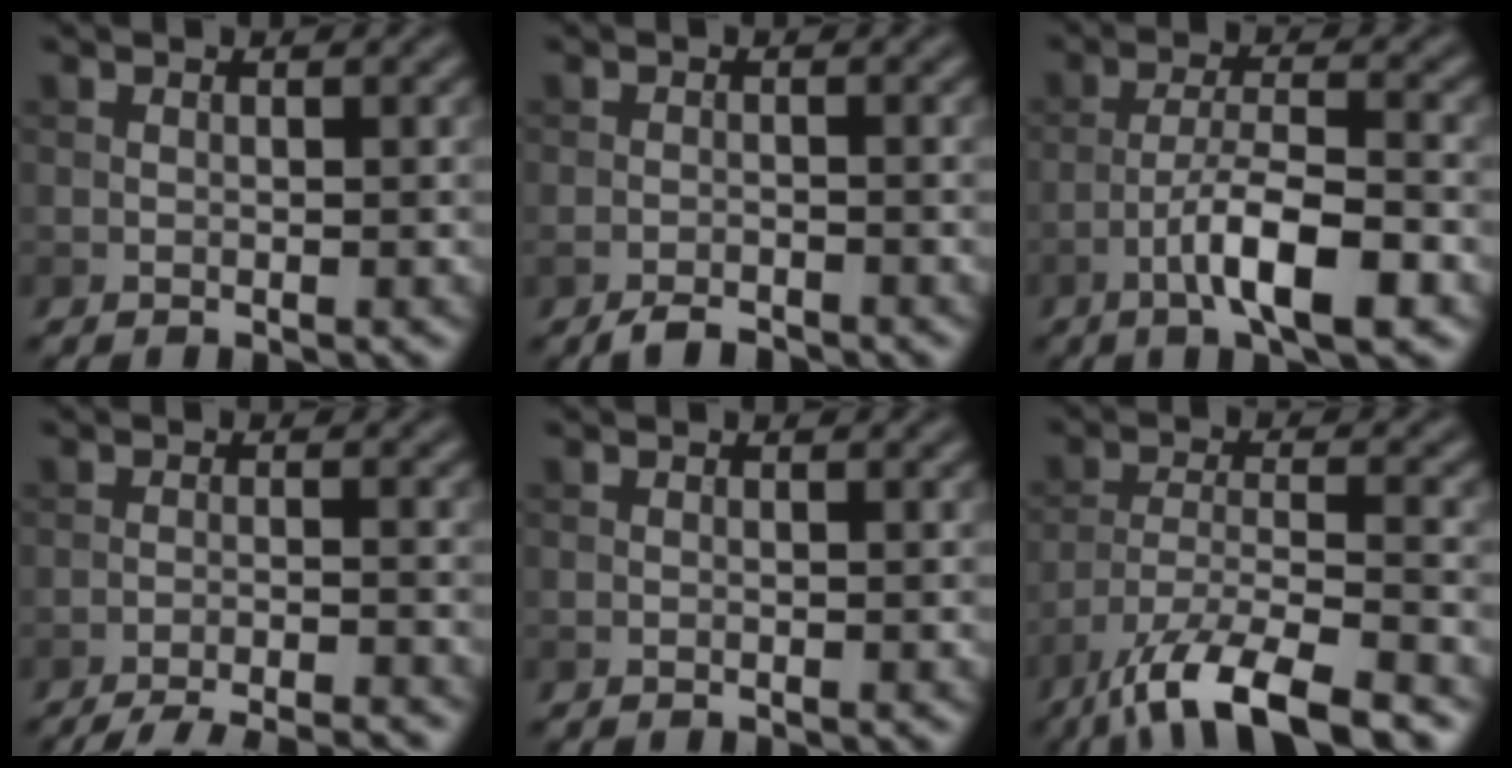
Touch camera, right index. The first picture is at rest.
{"total": 2.0, "force": [-1.8, 0.5, 0.8], "torque": [-0.012, 0.001, -0.035]}
{"total": 6.8, "force": [-3.4, 1.6, 5.6], "torque": [-0.097, 0.009, -0.061]}
{"total": 8.5, "force": [-7.7, 1.6, 3.2], "torque": [-0.038, -0.007, -0.109]}
{"total": 0.0}
{"total": 9.9, "force": [-7.3, 2.7, 6.2], "torque": [-0.110, -0.005, -0.134]}